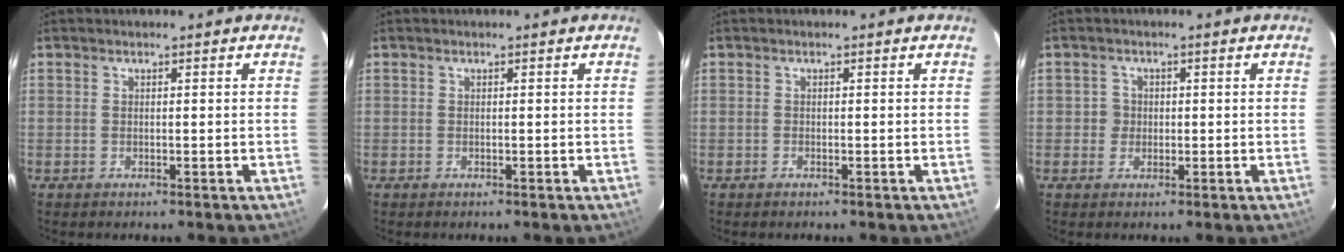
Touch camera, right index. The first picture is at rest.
{"total": 0.0}
{"total": 0.0}
{"total": 1.9, "force": [-0.1, 1.9, 0.3], "torque": [-0.001, 0.006, -0.004]}